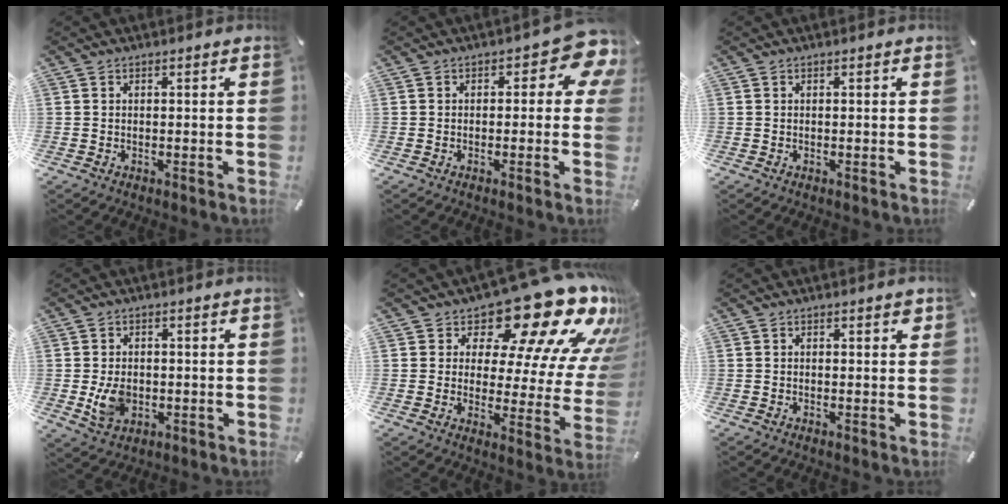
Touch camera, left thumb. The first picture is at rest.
{"total": 7.5, "force": [2.3, 3.7, 6.1], "torque": [-0.069, -0.017, 0.034]}
{"total": 0.0}
{"total": 6.4, "force": [-0.7, 4.8, 4.2], "torque": [-0.082, -0.006, -0.014]}
{"total": 22.1, "force": [15.3, 9.1, 13.1], "torque": [-0.162, -0.126, 0.245]}
{"total": 0.9, "force": [0.4, 0.5, 0.6], "torque": [-0.005, 0.000, 0.005]}